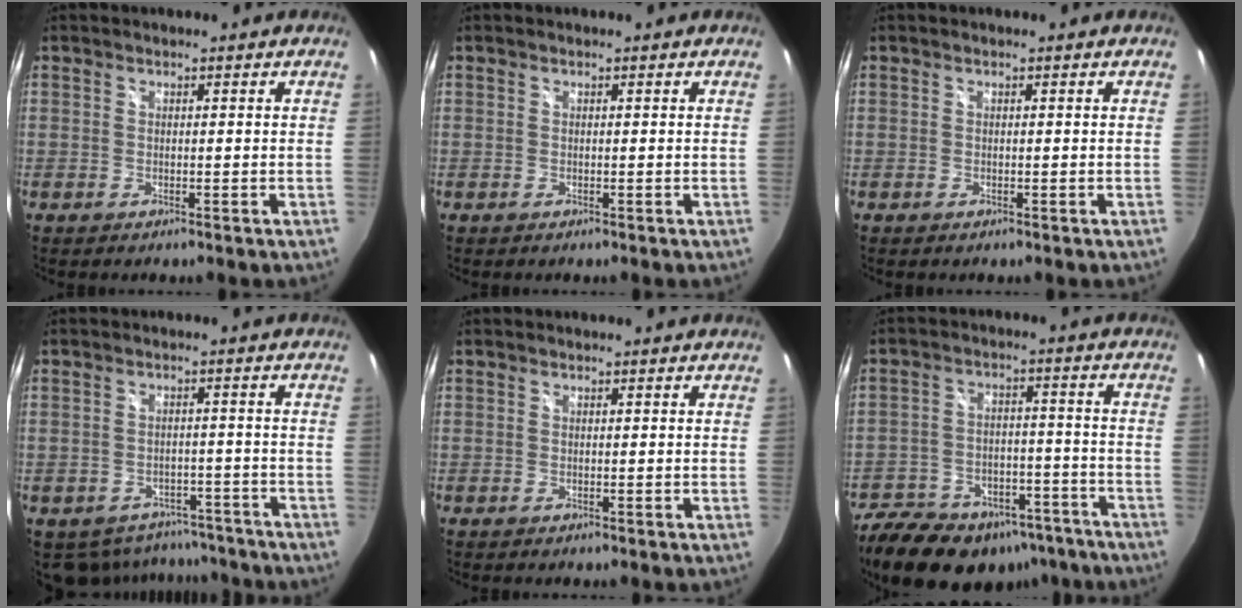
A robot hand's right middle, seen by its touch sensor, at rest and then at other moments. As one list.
[{"total": 0.0}, {"total": 0.0}, {"total": 11.3, "force": [-8.6, 6.7, 3.1], "torque": [-0.075, 0.009, -0.094]}, {"total": 0.0}, {"total": 22.9, "force": [-16.3, 11.9, 10.9], "torque": [-0.231, -0.003, -0.224]}]